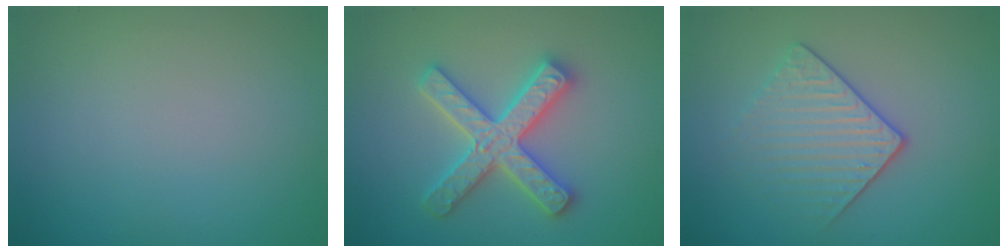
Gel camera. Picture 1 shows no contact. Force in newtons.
{"total": 5.0, "press": 4.9, "slide": 0.8}
{"total": 3.4, "press": 2.9, "slide": 1.9}